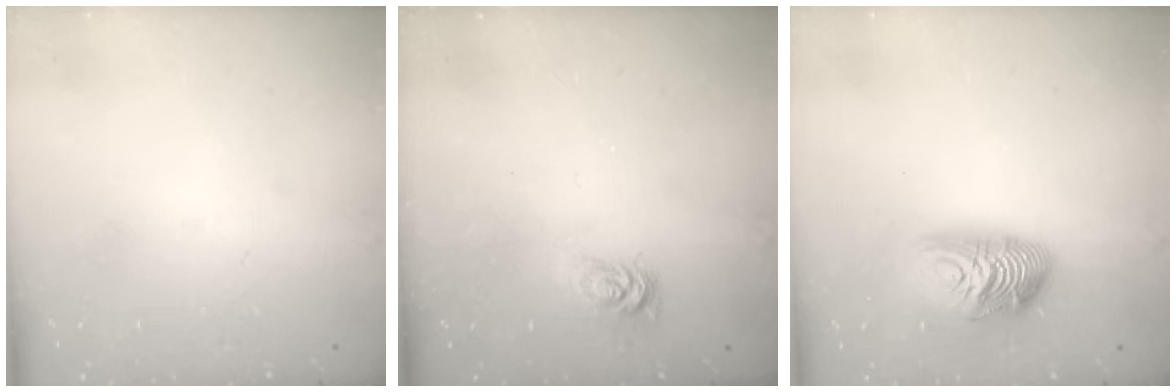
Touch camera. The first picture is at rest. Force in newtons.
{"total": 2.6, "press": 2.6, "slide": 0.4}
{"total": 11.8, "press": 11.8, "slide": 0.3}